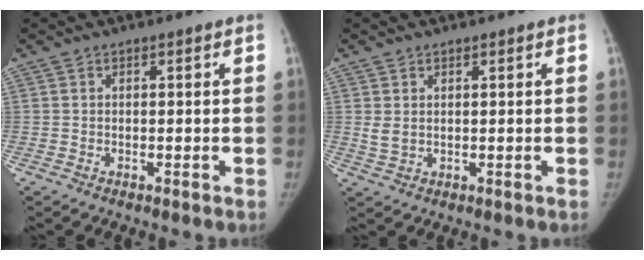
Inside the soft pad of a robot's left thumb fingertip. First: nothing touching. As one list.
[{"total": 2.2, "force": [0.8, 1.6, 1.3], "torque": [-0.017, -0.008, 0.022]}]